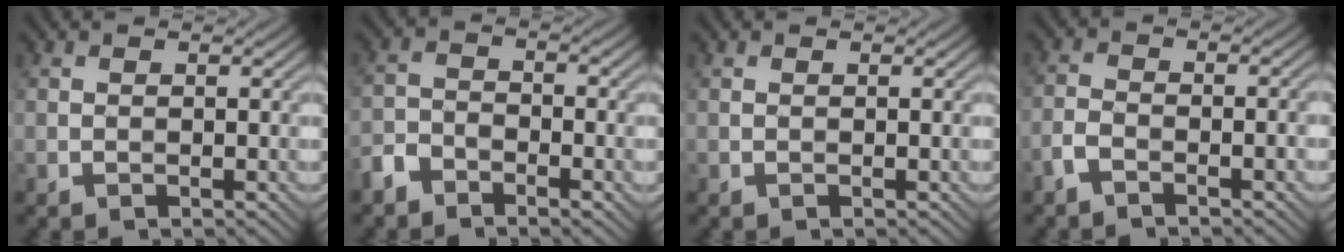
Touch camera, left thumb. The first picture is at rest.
{"total": 4.1, "force": [-3.2, 1.9, 1.7], "torque": [-0.033, -0.003, -0.075]}
{"total": 0.0}
{"total": 3.6, "force": [-2.5, 1.1, 2.4], "torque": [-0.049, 0.001, -0.057]}